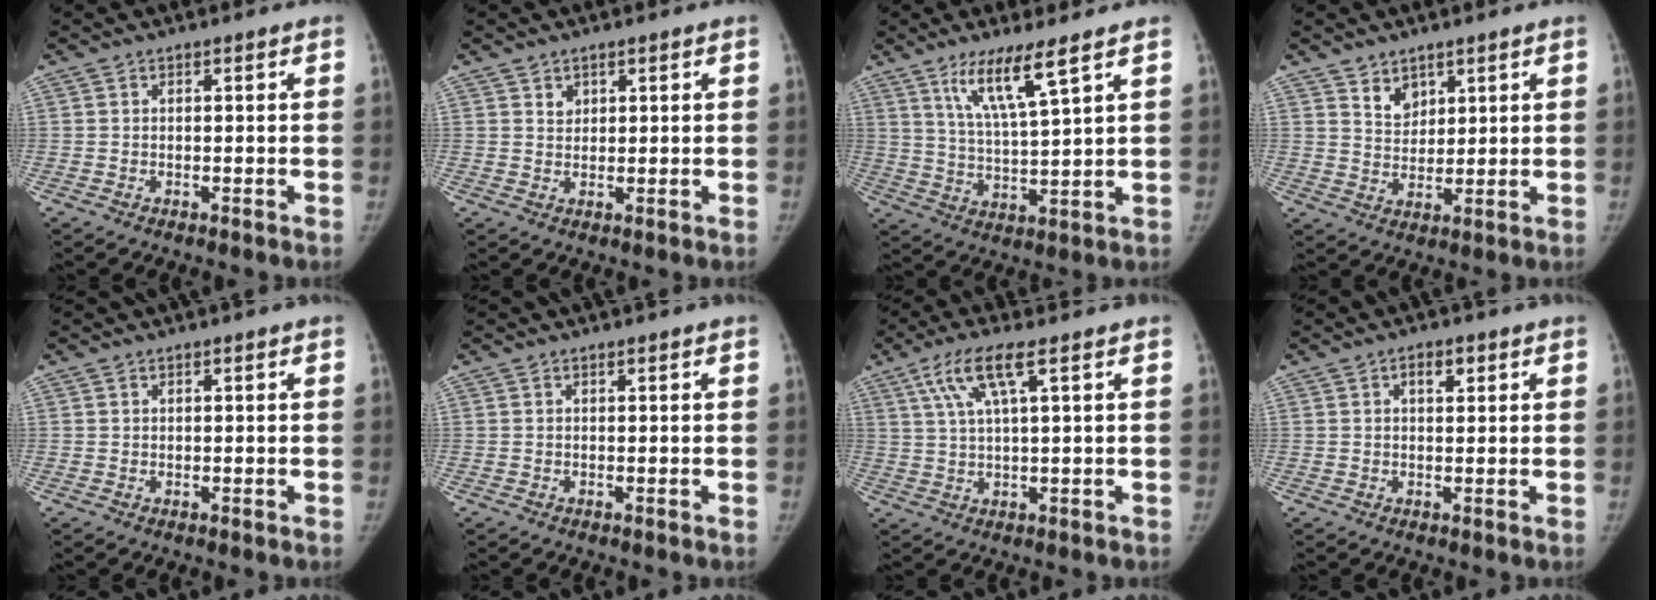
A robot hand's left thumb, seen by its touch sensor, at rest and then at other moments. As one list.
[{"total": 1.8, "force": [1.1, 1.3, 0.4], "torque": [0.007, -0.006, 0.016]}, {"total": 9.4, "force": [5.9, 0.7, 7.4], "torque": [-0.139, -0.037, 0.116]}, {"total": 4.4, "force": [3.0, 2.9, 1.4], "torque": [-0.001, -0.026, 0.060]}, {"total": 0.0}, {"total": 0.0}, {"total": 7.7, "force": [3.5, 1.3, 6.7], "torque": [-0.154, 0.001, 0.072]}, {"total": 3.0, "force": [1.4, 1.5, 2.2], "torque": [-0.027, -0.001, 0.020]}]